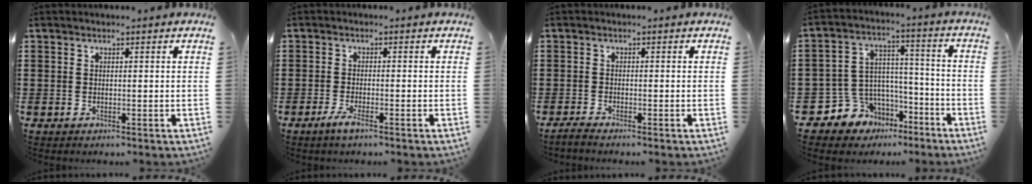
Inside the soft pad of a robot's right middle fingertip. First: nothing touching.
{"total": 2.2, "force": [-1.3, 0.4, 1.7], "torque": [-0.036, -0.007, -0.026]}
{"total": 1.0, "force": [-0.8, -0.1, 0.4], "torque": [-0.009, -0.004, -0.016]}
{"total": 6.7, "force": [-3.9, 5.4, -0.3], "torque": [-0.029, 0.002, -0.073]}